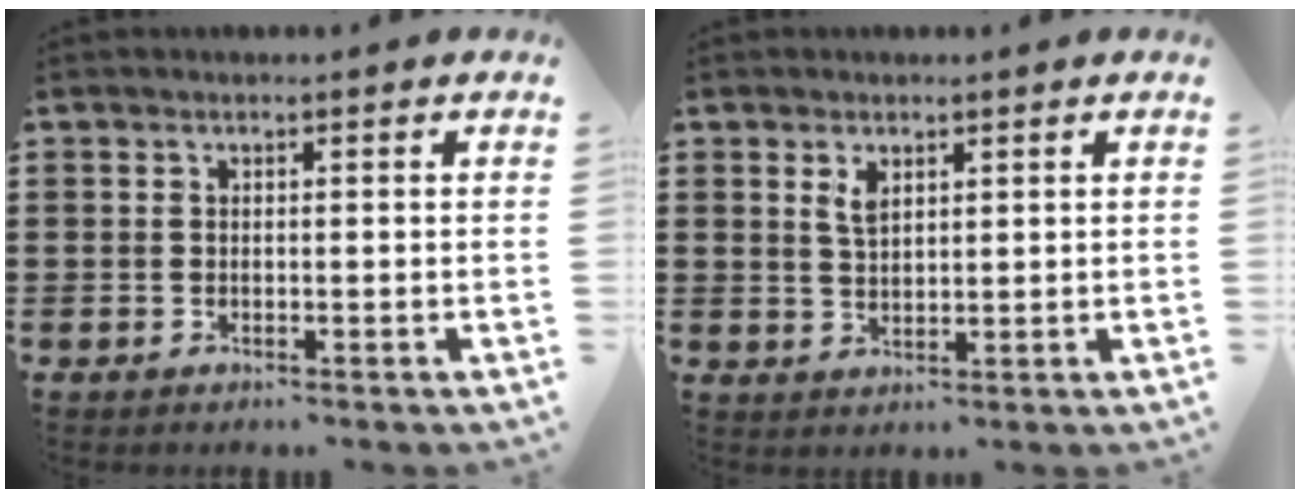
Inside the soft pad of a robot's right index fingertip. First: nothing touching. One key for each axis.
{"total": 2.7, "fx": 1.6, "fy": 1.3, "fz": 1.7, "tx": -0.039, "ty": 0.003, "tz": 0.029}